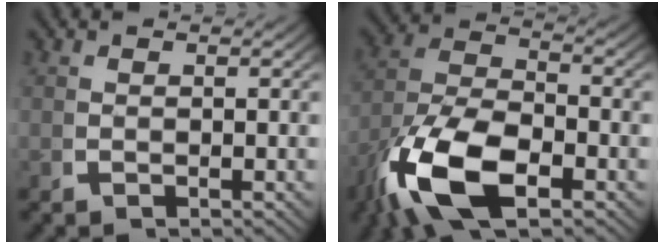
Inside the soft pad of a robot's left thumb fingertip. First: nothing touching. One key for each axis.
{"total": 11.7, "fx": -3.0, "fy": 6.7, "fz": 9.1, "tx": -0.210, "ty": -0.042, "tz": -0.036}